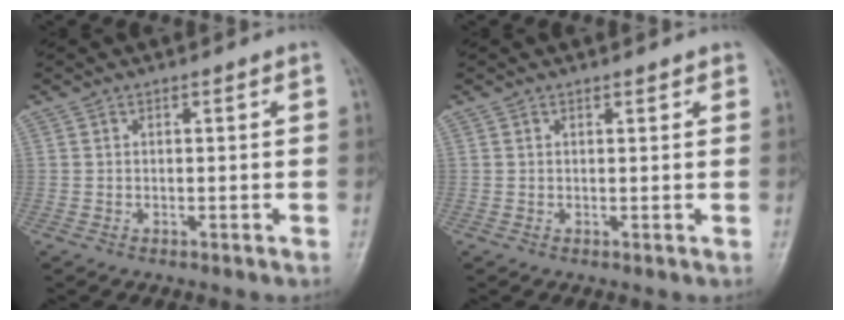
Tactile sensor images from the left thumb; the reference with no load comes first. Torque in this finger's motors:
{"motor_torque": [-0.20, 0.00, -0.15, 0.01, 0.02]}